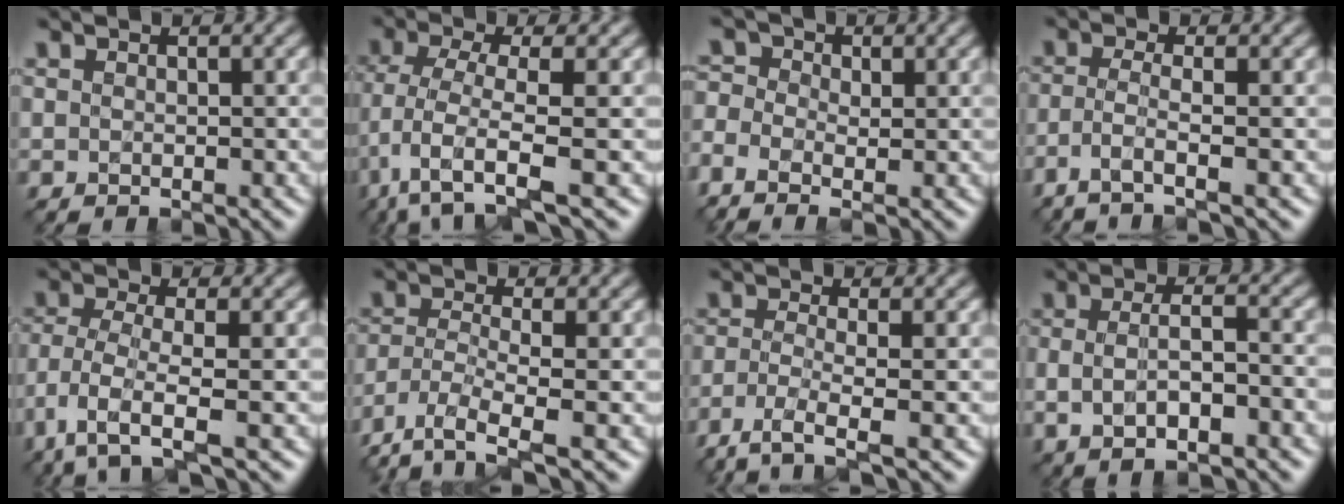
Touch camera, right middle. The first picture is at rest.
{"total": 4.6, "force": [-1.9, 1.0, 4.1], "torque": [-0.085, -0.008, -0.044]}
{"total": 3.9, "force": [-1.2, 2.6, 2.7], "torque": [-0.066, 0.004, -0.025]}
{"total": 3.0, "force": [-1.7, 0.5, 2.4], "torque": [-0.046, -0.005, -0.050]}
{"total": 4.3, "force": [-2.3, 0.9, 3.5], "torque": [-0.077, -0.009, -0.051]}
{"total": 5.1, "force": [-3.3, 1.5, 3.5], "torque": [-0.082, -0.015, -0.073]}
{"total": 4.2, "force": [-2.6, 1.0, 3.1], "torque": [-0.063, -0.011, -0.060]}
{"total": 4.4, "force": [-0.8, 1.5, 4.1], "torque": [-0.072, -0.002, -0.014]}